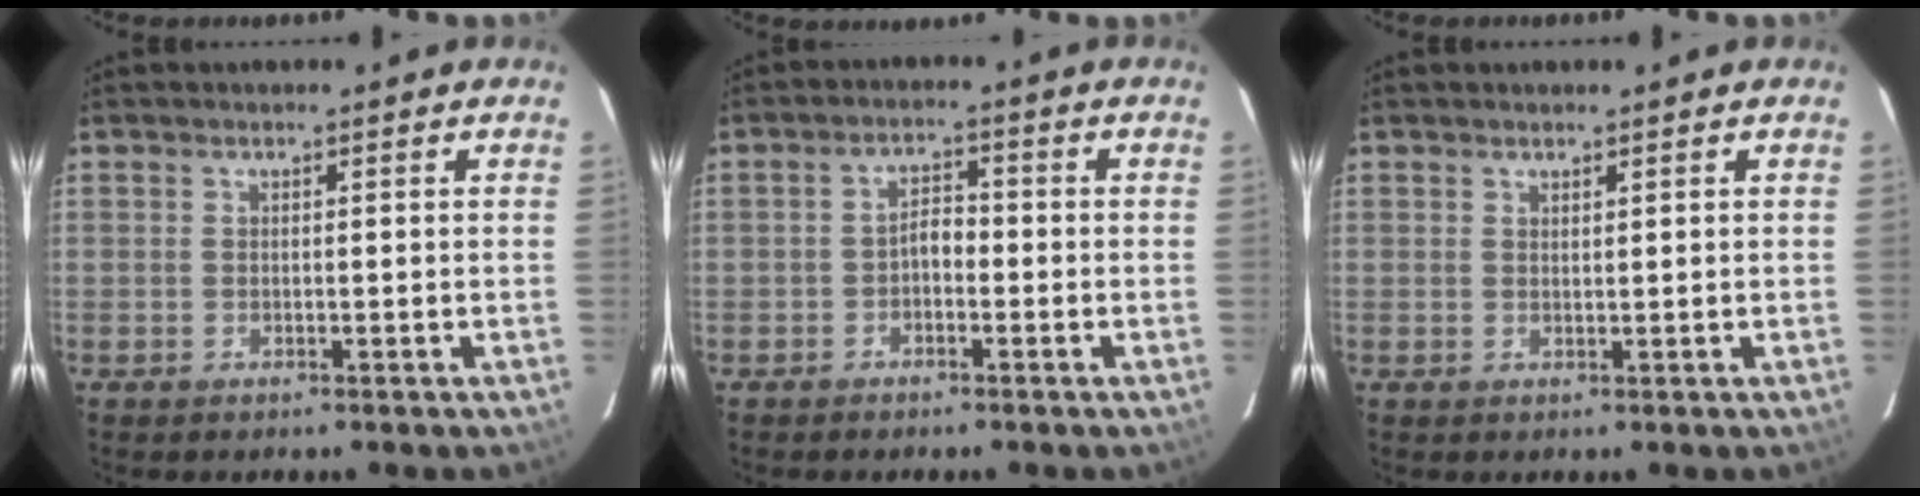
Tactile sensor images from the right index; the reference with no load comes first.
{"total": 2.6, "force": [-1.3, 1.5, 1.7], "torque": [-0.032, 0.010, -0.023]}
{"total": 0.7, "force": [0.7, 0.0, 0.2], "torque": [-0.004, -0.002, 0.013]}